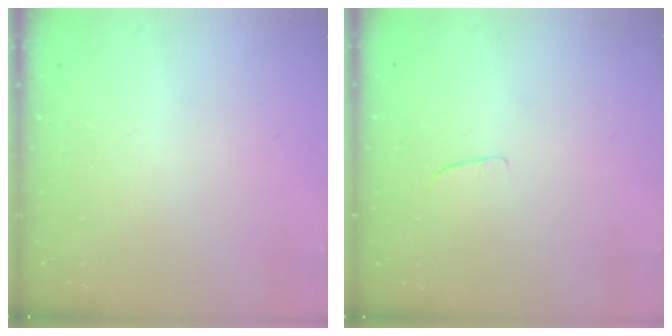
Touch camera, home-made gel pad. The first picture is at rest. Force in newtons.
{"total": 3.7, "press": 3.7, "slide": 0.3}